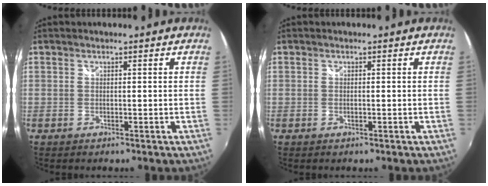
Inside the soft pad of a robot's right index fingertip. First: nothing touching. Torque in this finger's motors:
{"motor_torque": [-0.13, 0.06, -0.03, 0.00]}